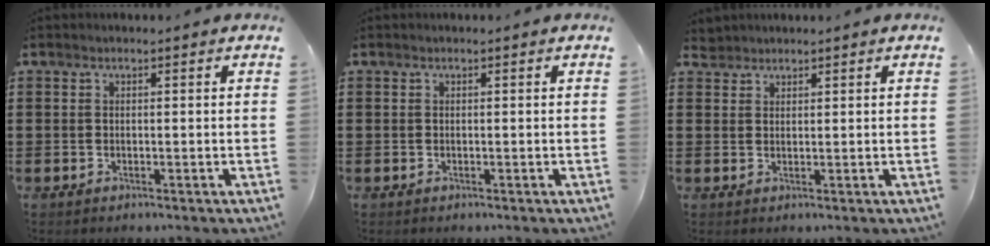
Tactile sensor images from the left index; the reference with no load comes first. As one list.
[{"total": 0.0}, {"total": 1.7, "force": [1.6, 0.6, -0.1], "torque": [-0.004, 0.003, 0.032]}]